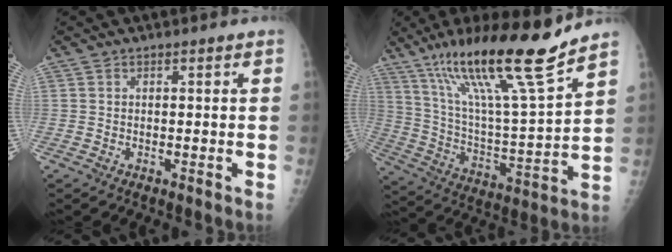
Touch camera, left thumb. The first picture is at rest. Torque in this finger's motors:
{"motor_torque": [0.73, 0.46, 1.27, -1.49, 0.48]}